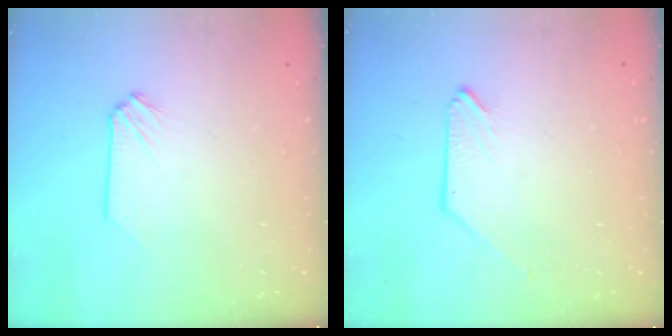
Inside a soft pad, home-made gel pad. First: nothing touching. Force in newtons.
{"total": 0.0}